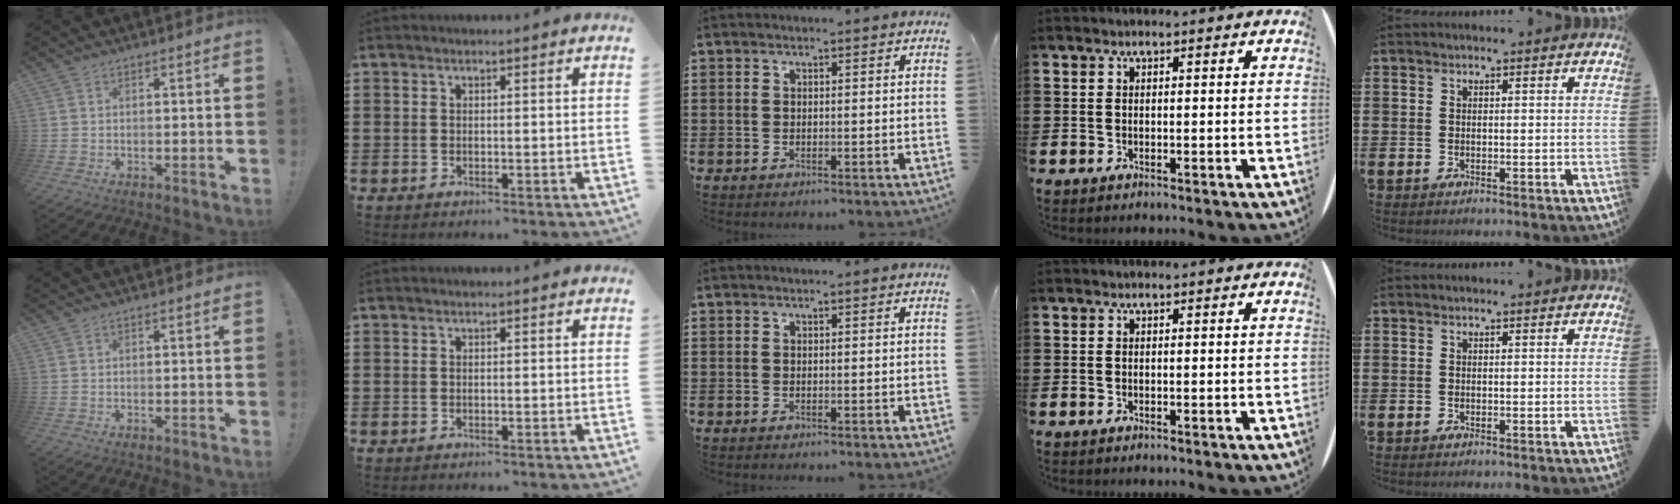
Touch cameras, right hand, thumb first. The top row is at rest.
{}